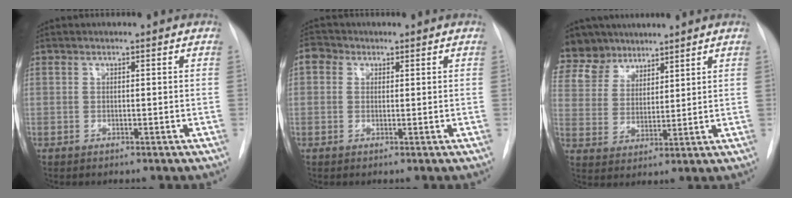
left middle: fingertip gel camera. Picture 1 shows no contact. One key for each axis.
{"total": 2.8, "fx": 0.9, "fy": 2.4, "fz": 1.1, "tx": -0.018, "ty": 0.015, "tz": 0.013}
{"total": 11.9, "fx": 9.9, "fy": 6.1, "fz": 2.1, "tx": -0.054, "ty": 0.025, "tz": 0.198}